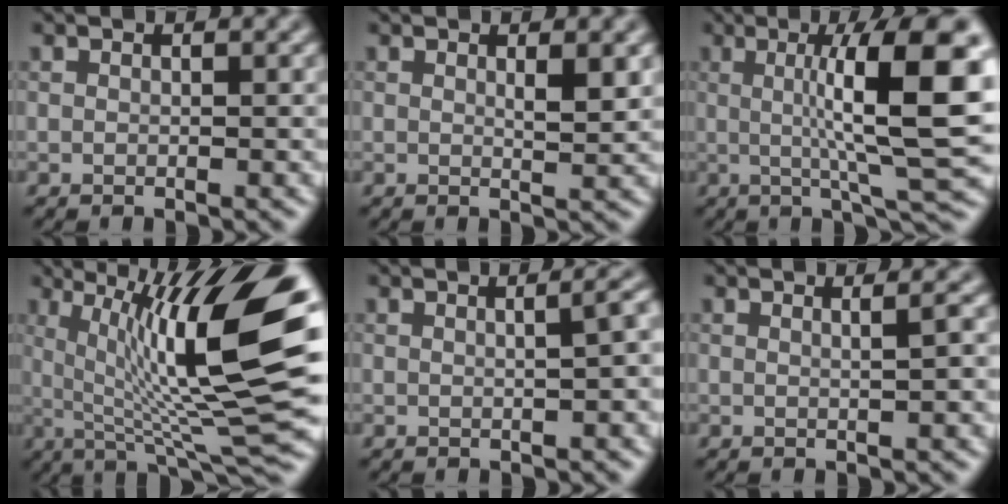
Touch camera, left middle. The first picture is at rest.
{"total": 1.8, "force": [0.7, 0.4, 1.6], "torque": [-0.021, -0.004, 0.012]}
{"total": 10.9, "force": [1.4, 1.9, 10.6], "torque": [-0.140, 0.008, 0.024]}
{"total": 13.7, "force": [2.7, 2.7, 13.2], "torque": [-0.196, 0.014, 0.047]}
{"total": 3.6, "force": [0.6, 1.5, 3.3], "torque": [-0.018, 0.019, 0.003]}
{"total": 2.1, "force": [0.6, 0.9, 1.8], "torque": [-0.014, 0.001, -0.011]}